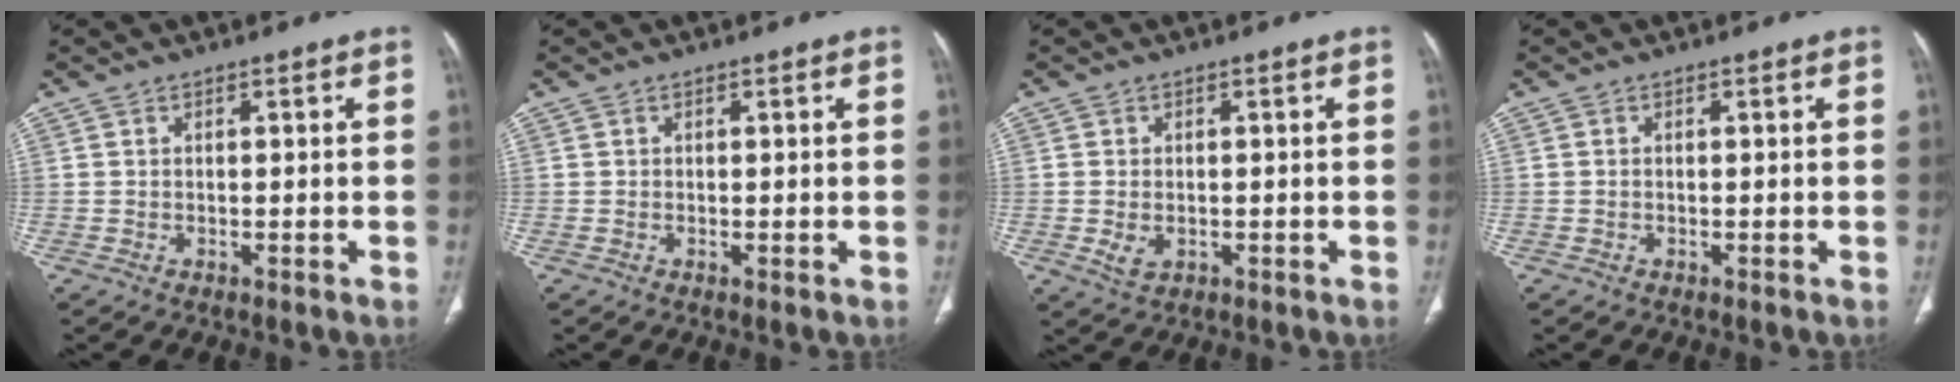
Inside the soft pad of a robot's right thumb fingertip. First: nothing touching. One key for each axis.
{"total": 0.0}
{"total": 3.0, "fx": -0.6, "fy": 2.1, "fz": 2.1, "tx": -0.041, "ty": -0.003, "tz": -0.004}
{"total": 0.0}